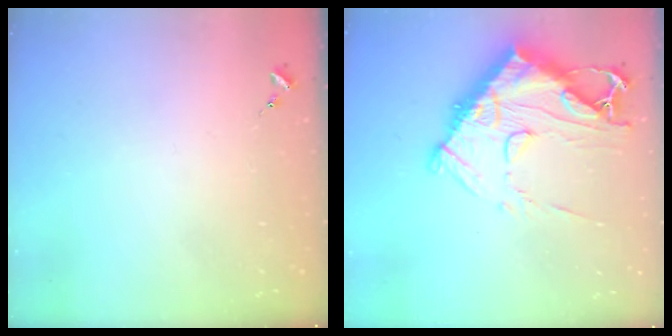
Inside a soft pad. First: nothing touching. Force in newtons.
{"total": 18.4, "press": 18.3, "slide": 1.8}